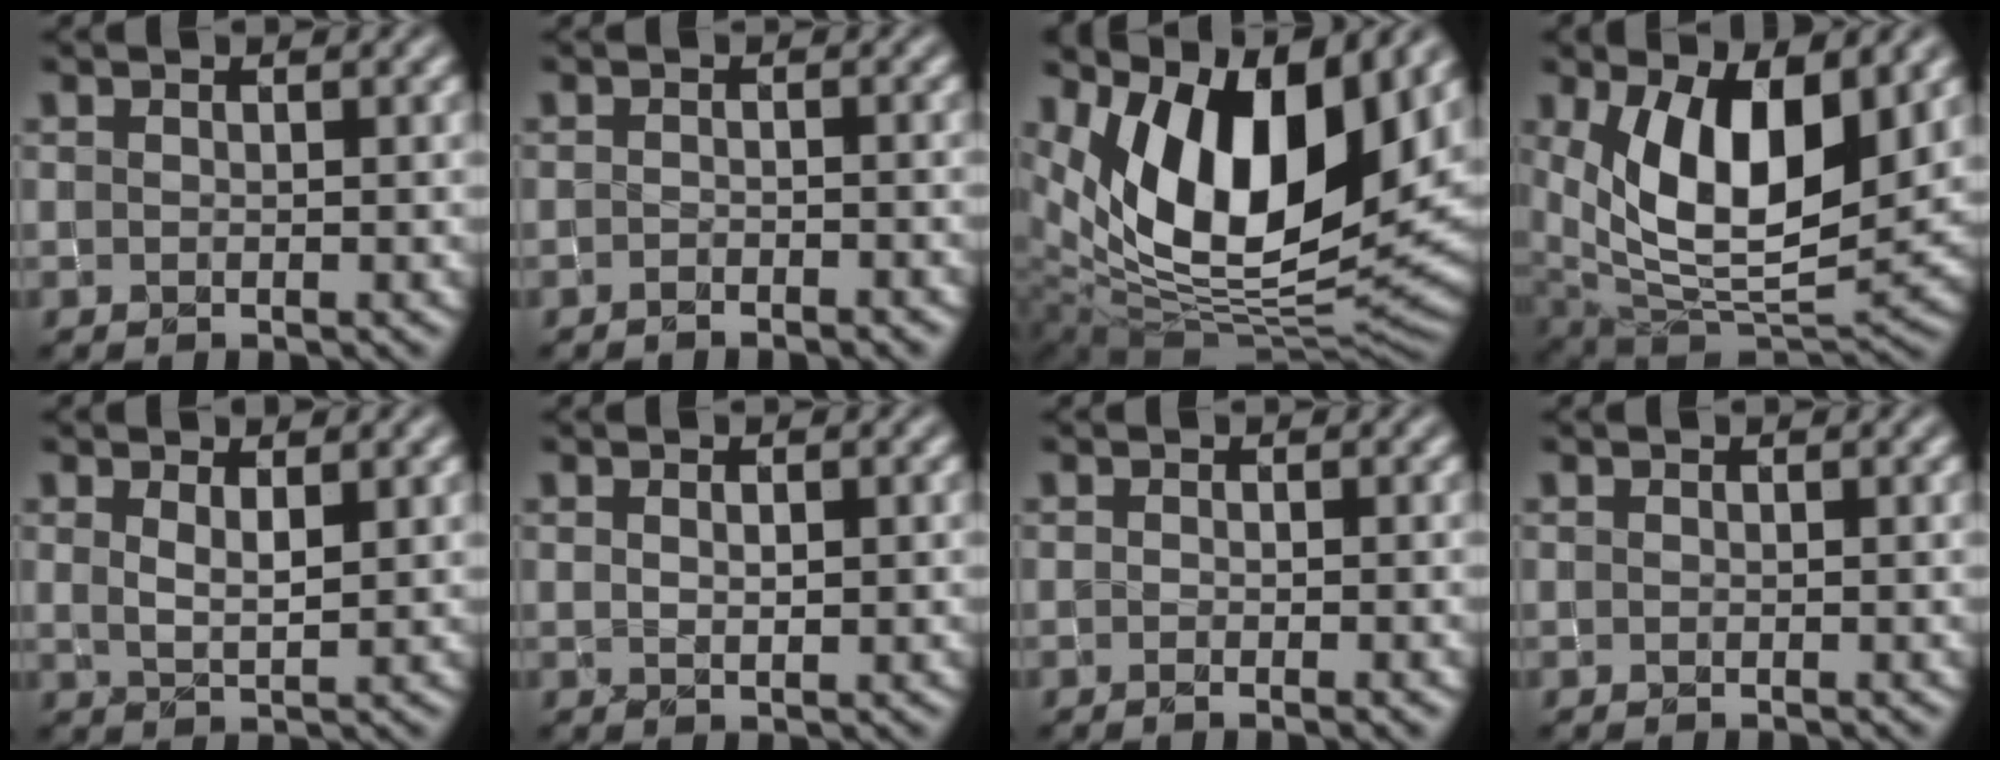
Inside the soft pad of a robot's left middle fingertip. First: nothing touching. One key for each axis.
{"total": 1.5, "fx": -1.4, "fy": 0.2, "fz": 0.7, "tx": -0.012, "ty": 0.005, "tz": -0.022}
{"total": 14.1, "fx": 5.8, "fy": 6.8, "fz": 11.0, "tx": -0.183, "ty": 0.005, "tz": 0.098}
{"total": 11.0, "fx": 3.0, "fy": 5.4, "fz": 9.2, "tx": -0.155, "ty": -0.018, "tz": 0.054}
{"total": 1.7, "fx": 1.2, "fy": 0.4, "fz": 1.2, "tx": -0.022, "ty": -0.004, "tz": 0.025}
{"total": 1.0, "fx": 0.4, "fy": 0.4, "fz": 0.9, "tx": -0.015, "ty": 0.001, "tz": 0.011}
{"total": 1.6, "fx": -0.7, "fy": 0.5, "fz": 1.4, "tx": -0.011, "ty": -0.004, "tz": -0.007}
{"total": 0.0}